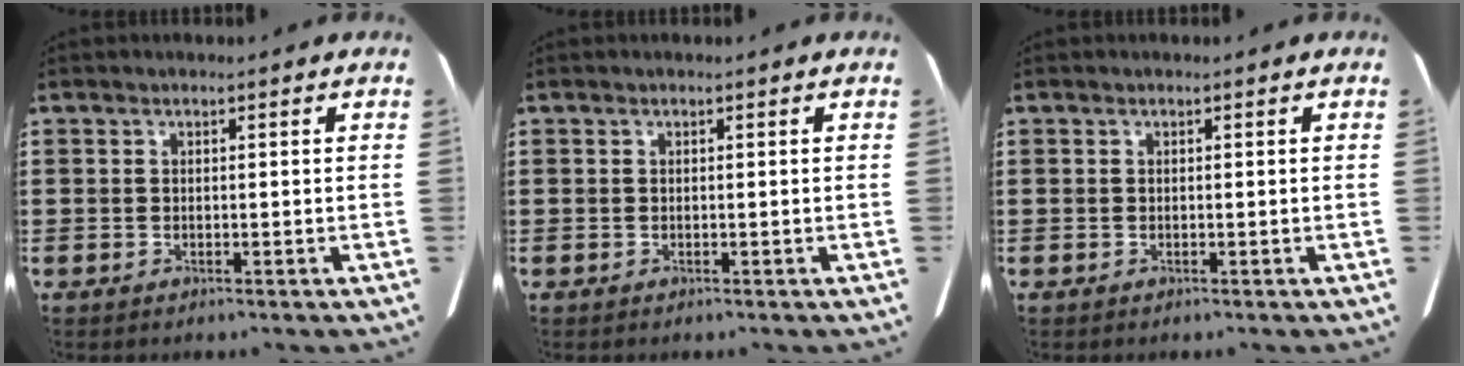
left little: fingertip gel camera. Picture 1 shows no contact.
{"total": 0.0}
{"total": 0.0}